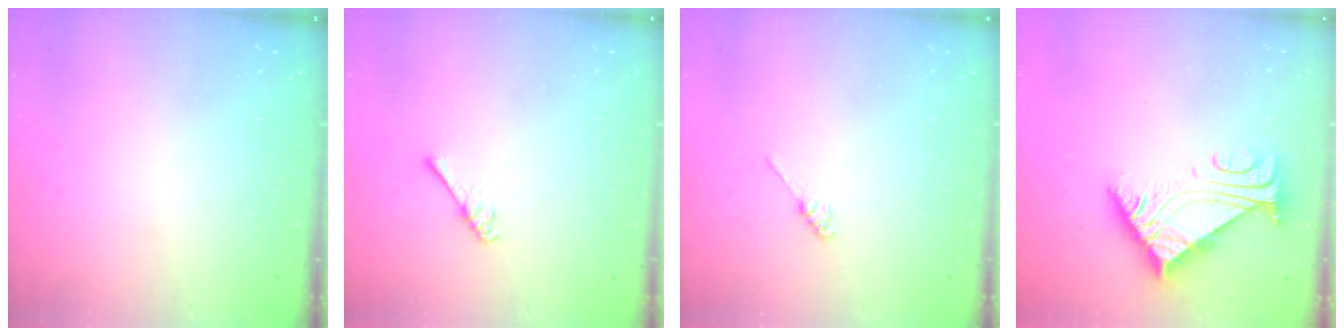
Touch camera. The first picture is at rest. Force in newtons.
{"total": 2.9, "press": 2.9, "slide": 0.4}
{"total": 1.2, "press": 1.1, "slide": 0.3}
{"total": 5.6, "press": 5.5, "slide": 0.8}